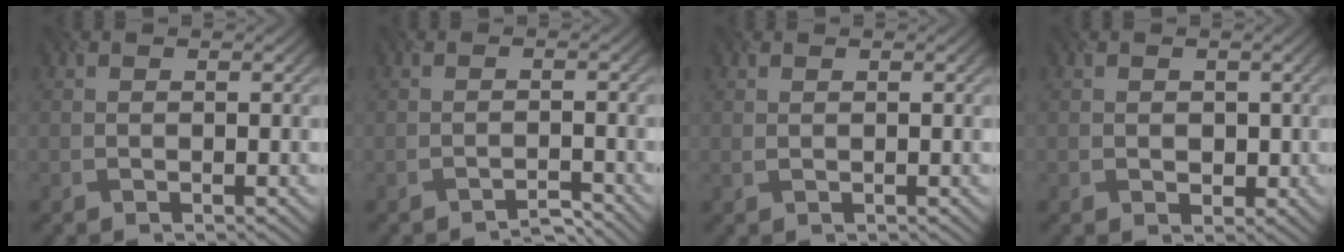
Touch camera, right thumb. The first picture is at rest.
{"total": 2.4, "force": [-2.4, 0.0, -0.1], "torque": [0.008, 0.008, -0.046]}
{"total": 0.6, "force": [0.5, 0.2, 0.3], "torque": [-0.001, -0.002, 0.007]}
{"total": 1.5, "force": [-0.3, 1.5, 0.1], "torque": [-0.001, -0.004, 0.004]}